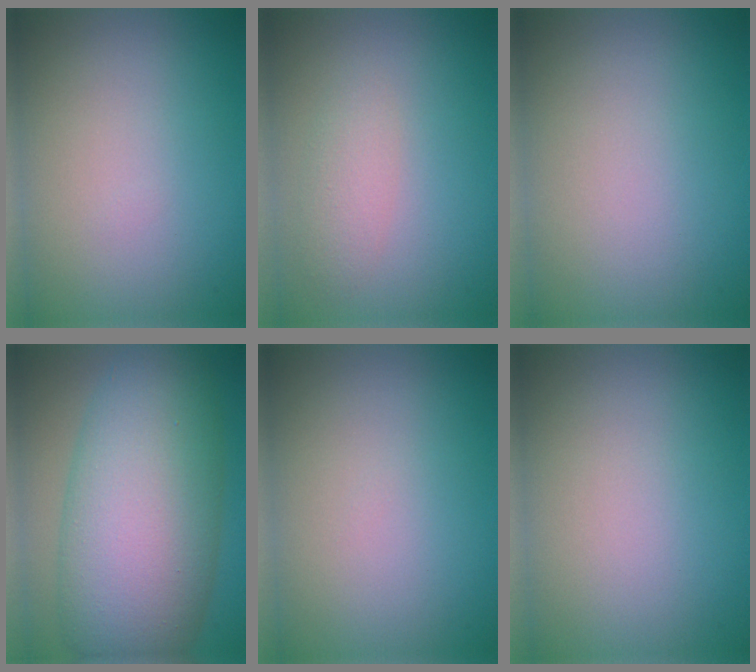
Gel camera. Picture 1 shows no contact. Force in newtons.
{"total": 2.0, "press": 2.0, "slide": 0.0}
{"total": 0.0}
{"total": 13.0, "press": 13.0, "slide": 0.4}
{"total": 0.0}
{"total": 0.0}